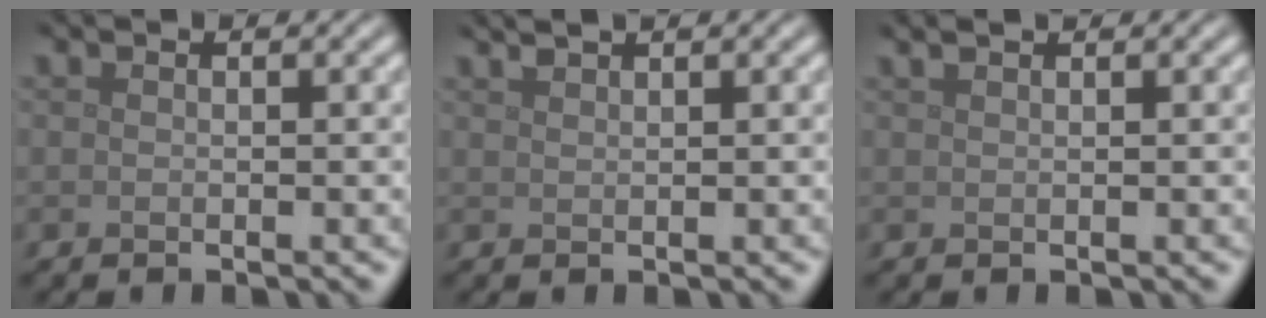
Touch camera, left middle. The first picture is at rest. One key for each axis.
{"total": 1.6, "fx": 1.4, "fy": 0.4, "fz": 0.7, "tx": -0.007, "ty": 0.005, "tz": 0.017}
{"total": 1.7, "fx": 1.3, "fy": 0.6, "fz": 0.9, "tx": -0.012, "ty": 0.006, "tz": 0.005}